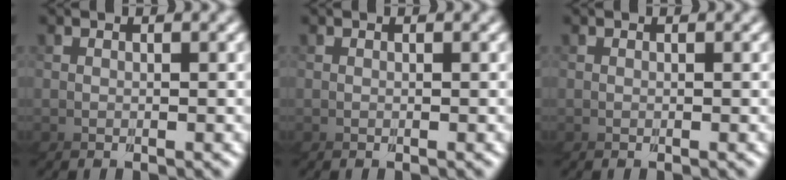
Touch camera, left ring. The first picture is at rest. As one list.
[{"total": 0.0}, {"total": 0.0}]